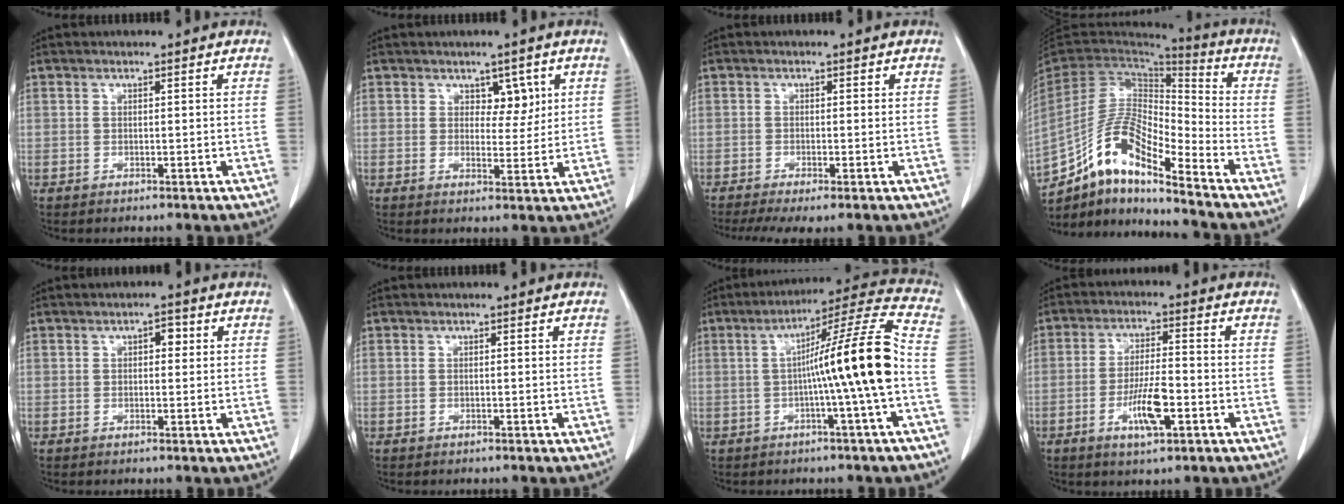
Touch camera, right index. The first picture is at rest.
{"total": 3.6, "force": [1.6, 2.2, 2.3], "torque": [-0.022, 0.002, 0.025]}
{"total": 5.2, "force": [-3.4, 0.9, 3.8], "torque": [-0.067, -0.010, -0.055]}
{"total": 14.6, "force": [-10.8, 2.9, 9.4], "torque": [-0.182, 0.019, -0.200]}
{"total": 1.9, "force": [0.5, 1.1, 1.5], "torque": [-0.020, 0.010, 0.006]}
{"total": 0.0}
{"total": 13.8, "force": [-1.7, -1.4, 13.6], "torque": [-0.206, 0.023, -0.033]}
{"total": 7.2, "force": [-2.7, 1.4, 6.5], "torque": [-0.122, -0.002, -0.043]}